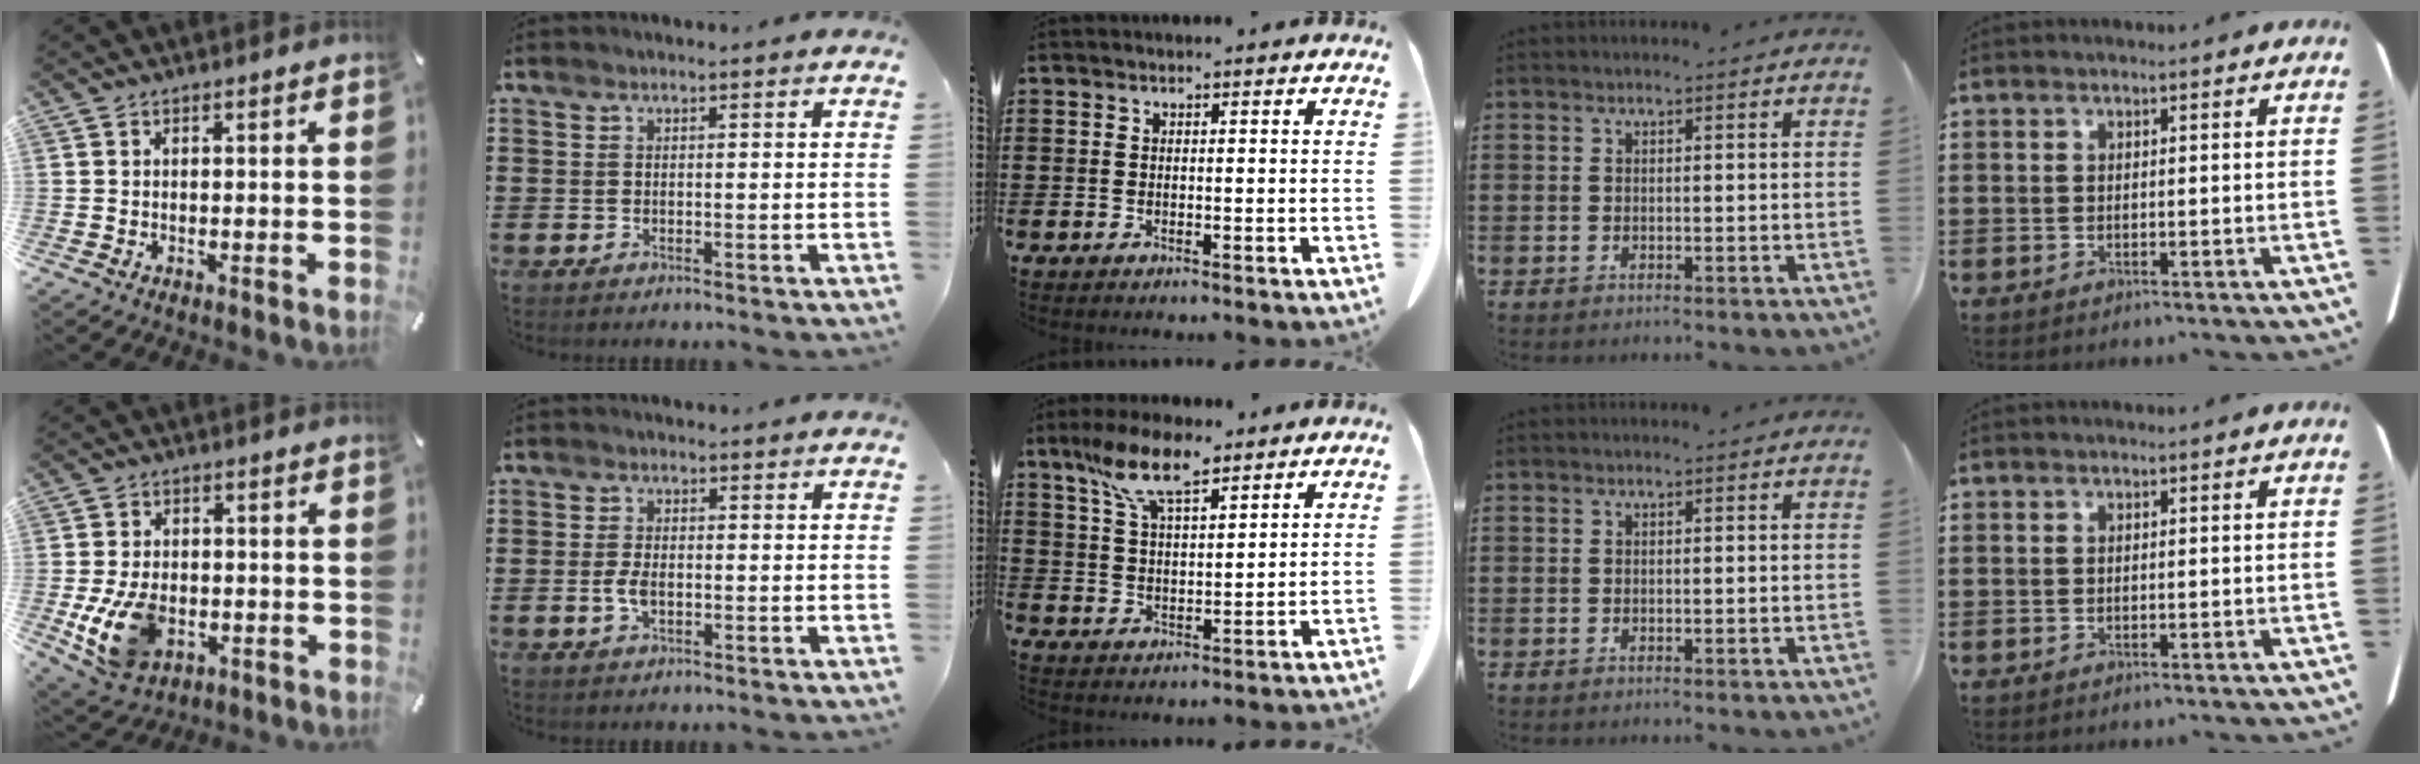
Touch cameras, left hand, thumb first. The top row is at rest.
{"thumb": {"total": 11.2, "force": [-2.6, 7.9, 7.6], "torque": [-0.161, 0.004, -0.043]}, "index": {"total": 2.9, "force": [-0.4, 1.4, 2.5], "torque": [-0.063, -0.004, -0.012]}, "middle": {"total": 9.4, "force": [6.7, 2.7, 6.0], "torque": [-0.135, -0.007, 0.124]}}